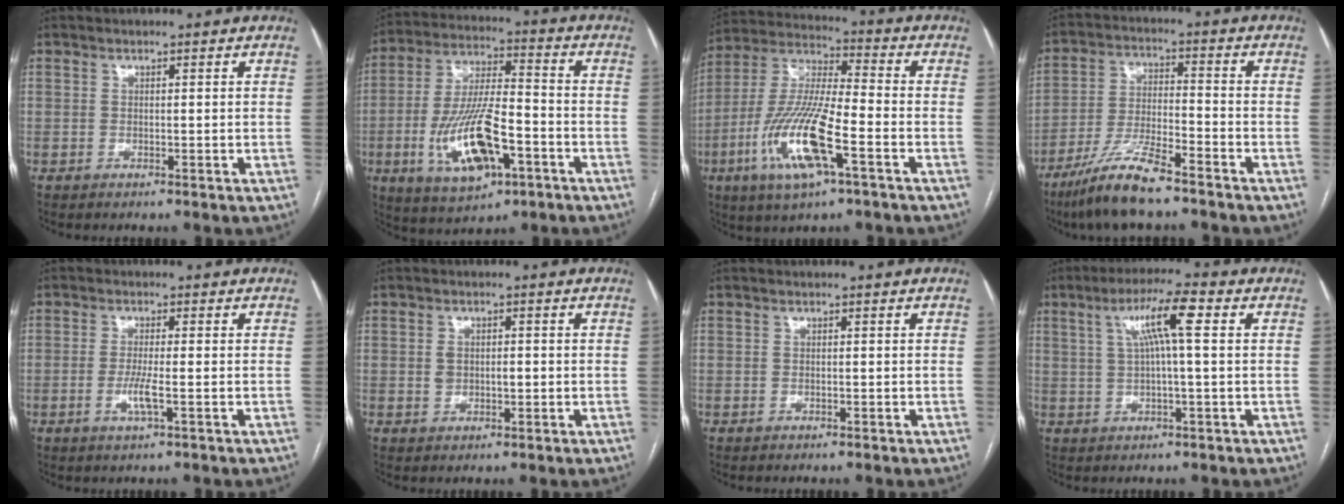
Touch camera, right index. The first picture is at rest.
{"total": 15.3, "force": [-5.3, 5.0, 13.5], "torque": [-0.270, -0.003, -0.086]}
{"total": 16.0, "force": [-6.1, 2.8, 14.6], "torque": [-0.308, -0.011, -0.112]}
{"total": 10.6, "force": [-7.9, 1.2, 6.9], "torque": [-0.137, -0.023, -0.150]}
{"total": 3.4, "force": [-1.0, 0.1, 3.2], "torque": [-0.067, -0.007, -0.021]}
{"total": 2.8, "force": [-0.1, 1.9, 2.0], "torque": [-0.034, 0.008, 0.002]}
{"total": 0.0}
{"total": 7.7, "force": [2.1, 0.2, 7.4], "torque": [-0.134, 0.017, 0.036]}